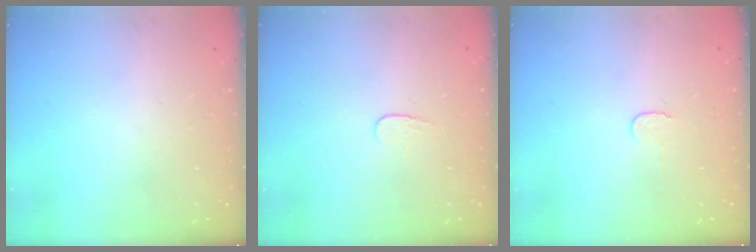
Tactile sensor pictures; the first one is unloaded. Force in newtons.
{"total": 3.5, "press": 3.4, "slide": 0.4}
{"total": 3.7, "press": 3.7, "slide": 0.3}